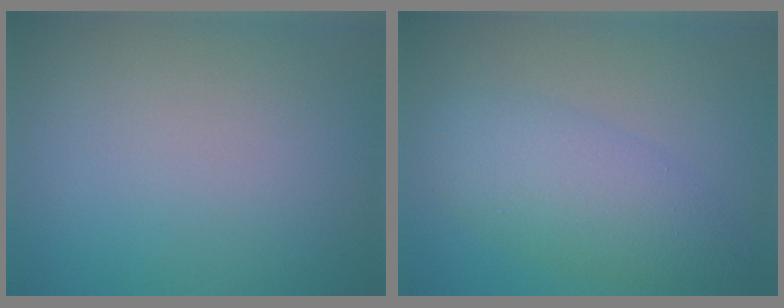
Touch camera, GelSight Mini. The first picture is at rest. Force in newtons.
{"total": 5.0, "press": 5.0, "slide": 0.2}